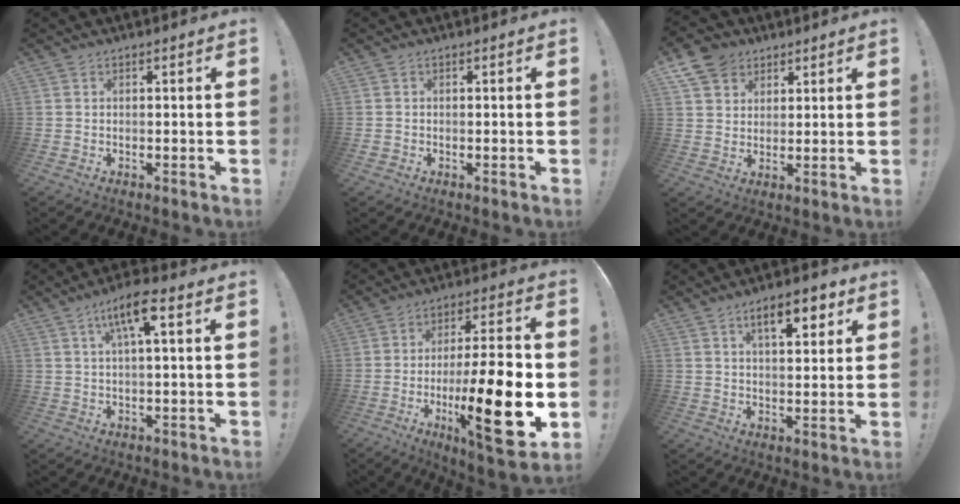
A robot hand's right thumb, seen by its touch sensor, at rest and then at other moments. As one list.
[{"total": 0.8, "force": [-0.4, 0.6, 0.2], "torque": [-0.003, 0.003, -0.008]}, {"total": 8.6, "force": [5.3, 6.3, 2.2], "torque": [-0.039, -0.029, 0.108]}, {"total": 8.5, "force": [2.8, 1.7, 7.8], "torque": [-0.125, -0.005, 0.042]}, {"total": 23.6, "force": [-5.6, 5.8, 22.2], "torque": [-0.363, 0.013, -0.086]}, {"total": 9.3, "force": [4.6, 3.4, 7.3], "torque": [-0.100, -0.010, 0.073]}]